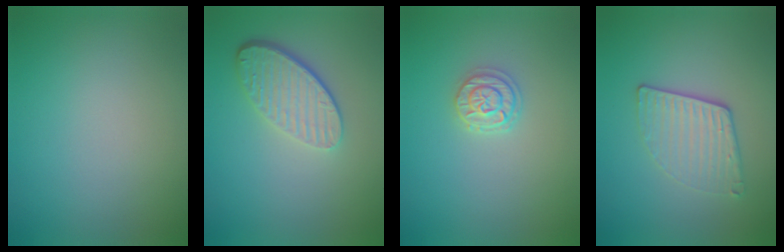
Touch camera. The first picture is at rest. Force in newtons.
{"total": 4.6, "press": 3.4, "slide": 3.1}
{"total": 2.2, "press": 2.0, "slide": 0.8}
{"total": 3.2, "press": 2.8, "slide": 1.6}